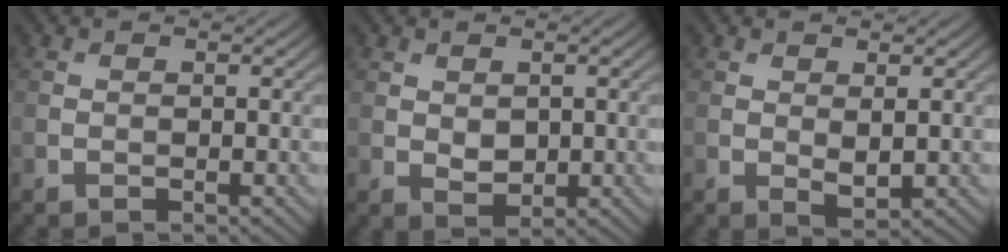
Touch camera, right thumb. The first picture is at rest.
{"total": 2.1, "force": [0.5, 1.5, 1.3], "torque": [-0.029, -0.005, 0.016]}
{"total": 1.6, "force": [0.6, 0.6, 1.4], "torque": [-0.029, -0.008, 0.014]}